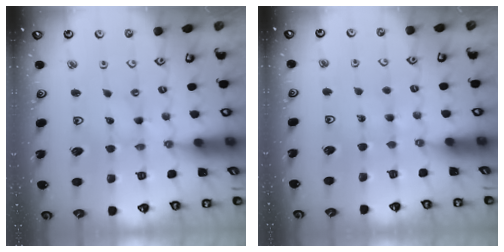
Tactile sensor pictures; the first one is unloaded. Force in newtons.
{"total": 3.7, "press": 3.7, "slide": 0.5}